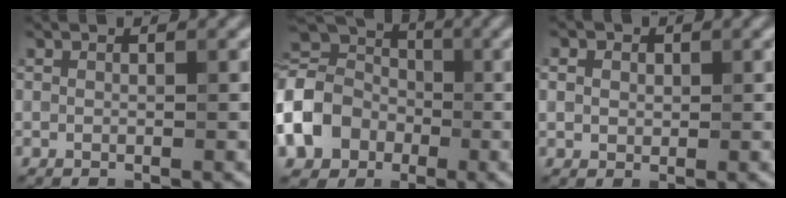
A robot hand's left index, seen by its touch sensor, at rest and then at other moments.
{"total": 10.3, "force": [-2.7, 8.5, 5.2], "torque": [-0.124, -0.007, -0.068]}
{"total": 1.9, "force": [0.7, 1.6, 0.8], "torque": [-0.013, 0.011, 0.004]}